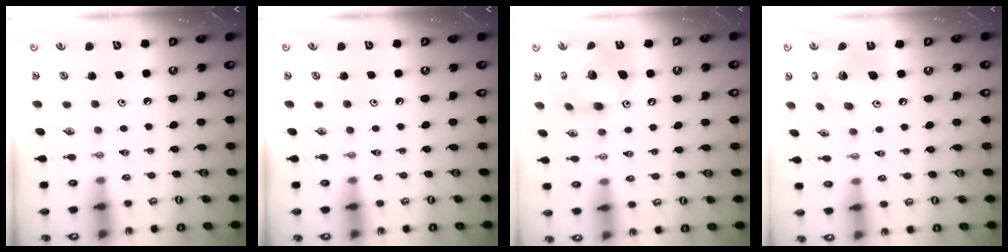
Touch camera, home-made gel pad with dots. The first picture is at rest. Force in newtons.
{"total": 0.0}
{"total": 13.7, "press": 13.6, "slide": 1.4}
{"total": 11.9, "press": 11.8, "slide": 1.1}